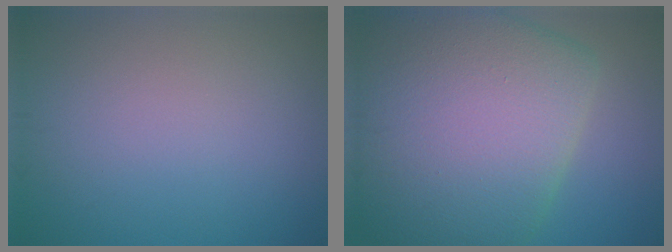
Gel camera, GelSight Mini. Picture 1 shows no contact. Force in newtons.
{"total": 14.1, "press": 14.1, "slide": 0.8}